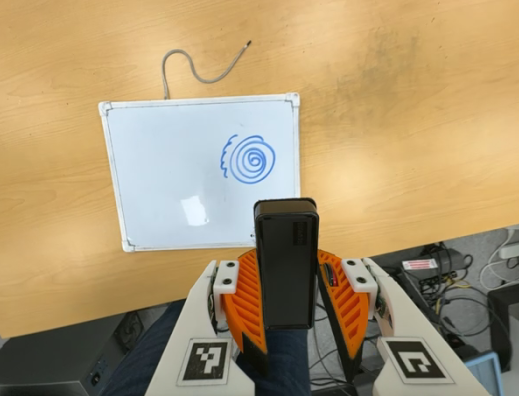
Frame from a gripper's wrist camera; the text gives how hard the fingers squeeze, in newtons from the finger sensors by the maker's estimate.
{"total": 5.5, "left": 5.4, "right": 5.5}